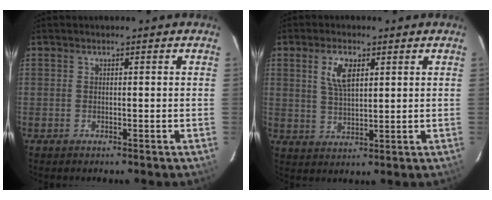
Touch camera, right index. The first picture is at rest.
{"total": 6.0, "force": [2.5, 2.8, 4.7], "torque": [-0.088, 0.006, 0.051]}